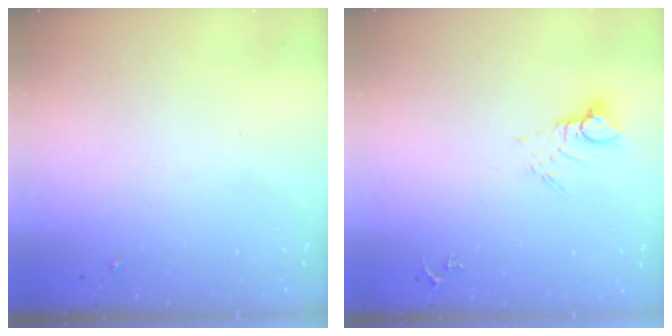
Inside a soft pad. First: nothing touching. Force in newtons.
{"total": 6.7, "press": 6.7, "slide": 0.4}